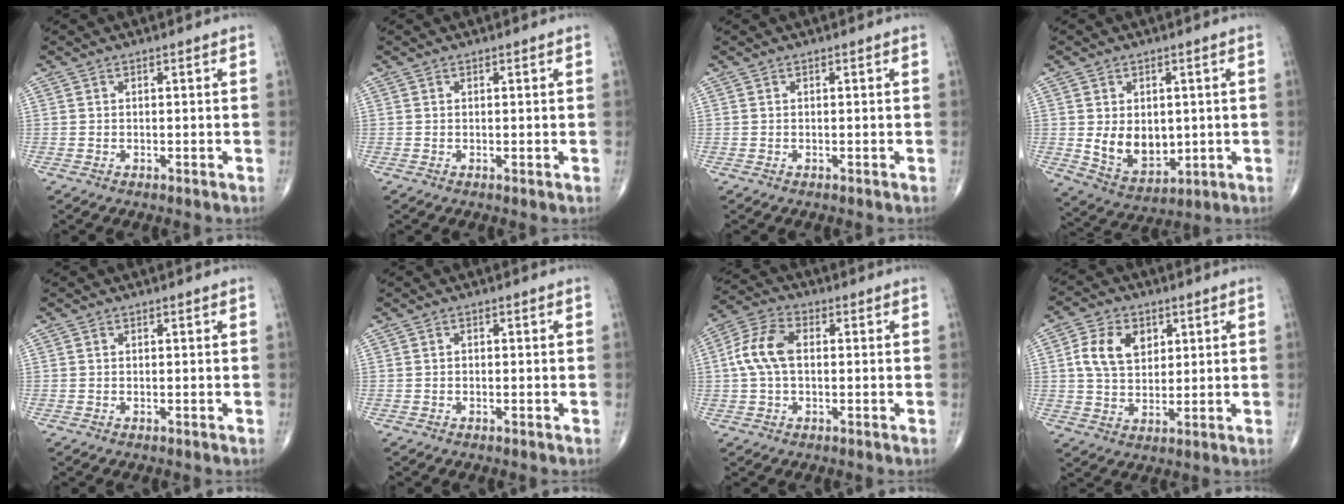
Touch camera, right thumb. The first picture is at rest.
{"total": 0.0}
{"total": 0.0}
{"total": 9.5, "force": [0.2, 6.7, 6.7], "torque": [-0.081, -0.019, 0.025]}
{"total": 0.0}
{"total": 0.5, "force": [-0.1, 0.4, 0.3], "torque": [-0.004, 0.003, -0.004]}
{"total": 8.5, "force": [0.6, 5.2, 6.8], "torque": [-0.147, 0.025, 0.005]}
{"total": 9.0, "force": [2.6, 6.4, 5.8], "torque": [-0.090, -0.004, 0.049]}